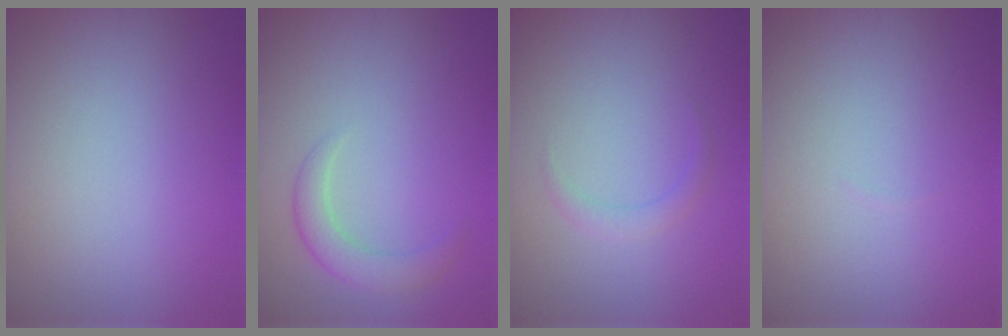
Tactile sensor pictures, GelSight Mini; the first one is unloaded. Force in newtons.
{"total": 2.5, "press": 2.5, "slide": 0.1}
{"total": 0.8, "press": 0.8, "slide": 0.0}
{"total": 0.0}